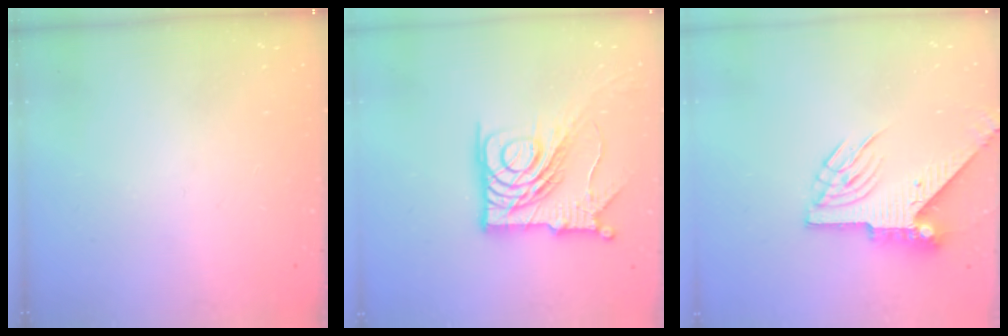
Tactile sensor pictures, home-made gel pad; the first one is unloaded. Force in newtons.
{"total": 15.4, "press": 15.3, "slide": 1.7}
{"total": 7.3, "press": 7.3, "slide": 0.6}